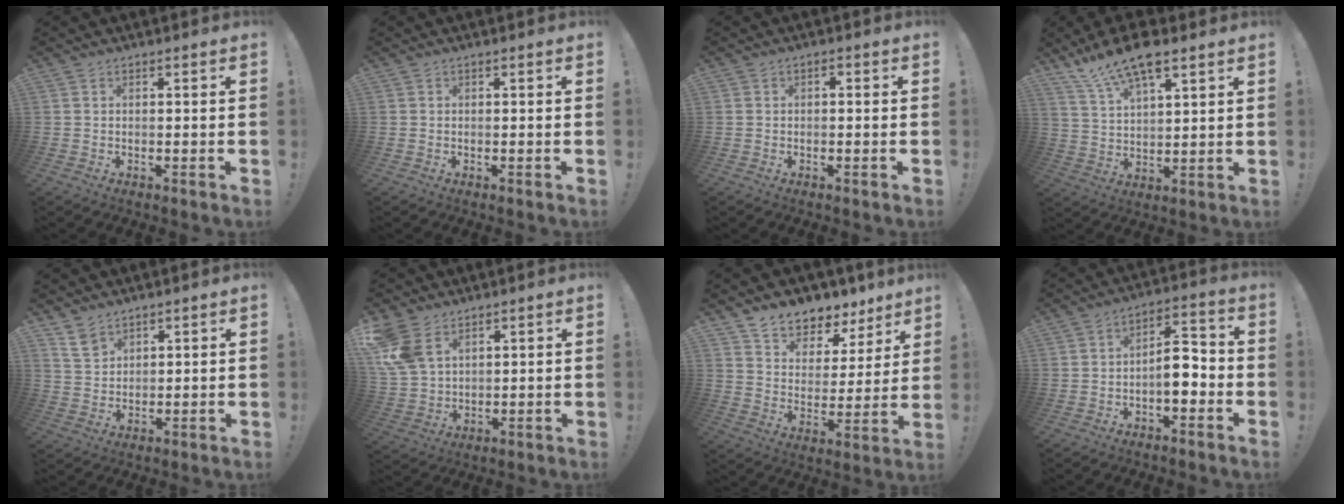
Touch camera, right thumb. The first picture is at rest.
{"total": 0.0}
{"total": 0.9, "force": [-0.6, 0.4, 0.5], "torque": [-0.002, 0.001, -0.015]}
{"total": 12.5, "force": [8.9, 3.9, 7.9], "torque": [-0.148, -0.043, 0.160]}
{"total": 5.7, "force": [4.3, 3.3, 1.9], "torque": [-0.026, -0.024, 0.081]}
{"total": 10.2, "force": [5.5, 6.4, 5.7], "torque": [-0.123, -0.016, 0.113]}
{"total": 7.6, "force": [6.5, 3.8, 1.1], "torque": [-0.027, -0.066, 0.121]}
{"total": 8.8, "force": [-2.6, 4.3, 7.1], "torque": [-0.112, 0.017, -0.043]}